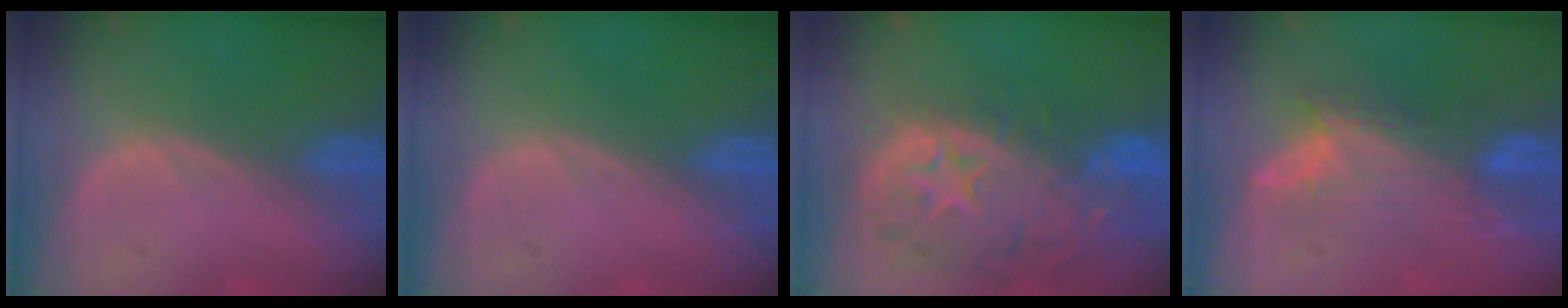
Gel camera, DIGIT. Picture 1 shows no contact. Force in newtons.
{"total": 0.0}
{"total": 13.3, "press": 11.1, "slide": 7.4}
{"total": 7.3, "press": 7.1, "slide": 1.7}